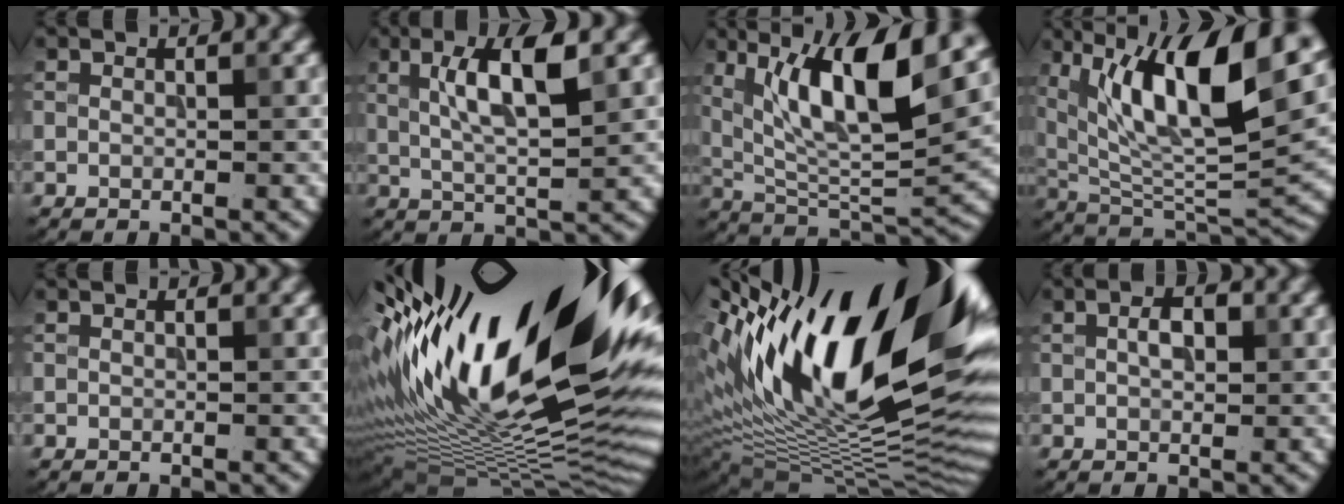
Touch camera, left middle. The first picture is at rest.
{"total": 5.6, "force": [2.1, 1.2, 5.1], "torque": [-0.091, 0.009, 0.041]}
{"total": 12.0, "force": [5.6, 3.3, 10.1], "torque": [-0.172, 0.006, 0.105]}
{"total": 14.1, "force": [6.4, 5.0, 11.5], "torque": [-0.190, 0.009, 0.116]}
{"total": 0.0}
{"total": 22.0, "force": [6.3, 8.7, 19.2], "torque": [-0.299, -0.013, 0.115]}
{"total": 20.4, "force": [6.8, 8.7, 17.1], "torque": [-0.304, 0.028, 0.119]}
{"total": 2.0, "force": [0.4, 1.1, 1.6], "torque": [-0.029, 0.008, 0.008]}